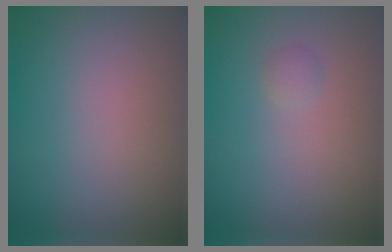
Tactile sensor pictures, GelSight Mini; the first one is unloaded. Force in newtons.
{"total": 0.7, "press": 0.7, "slide": 0.0}